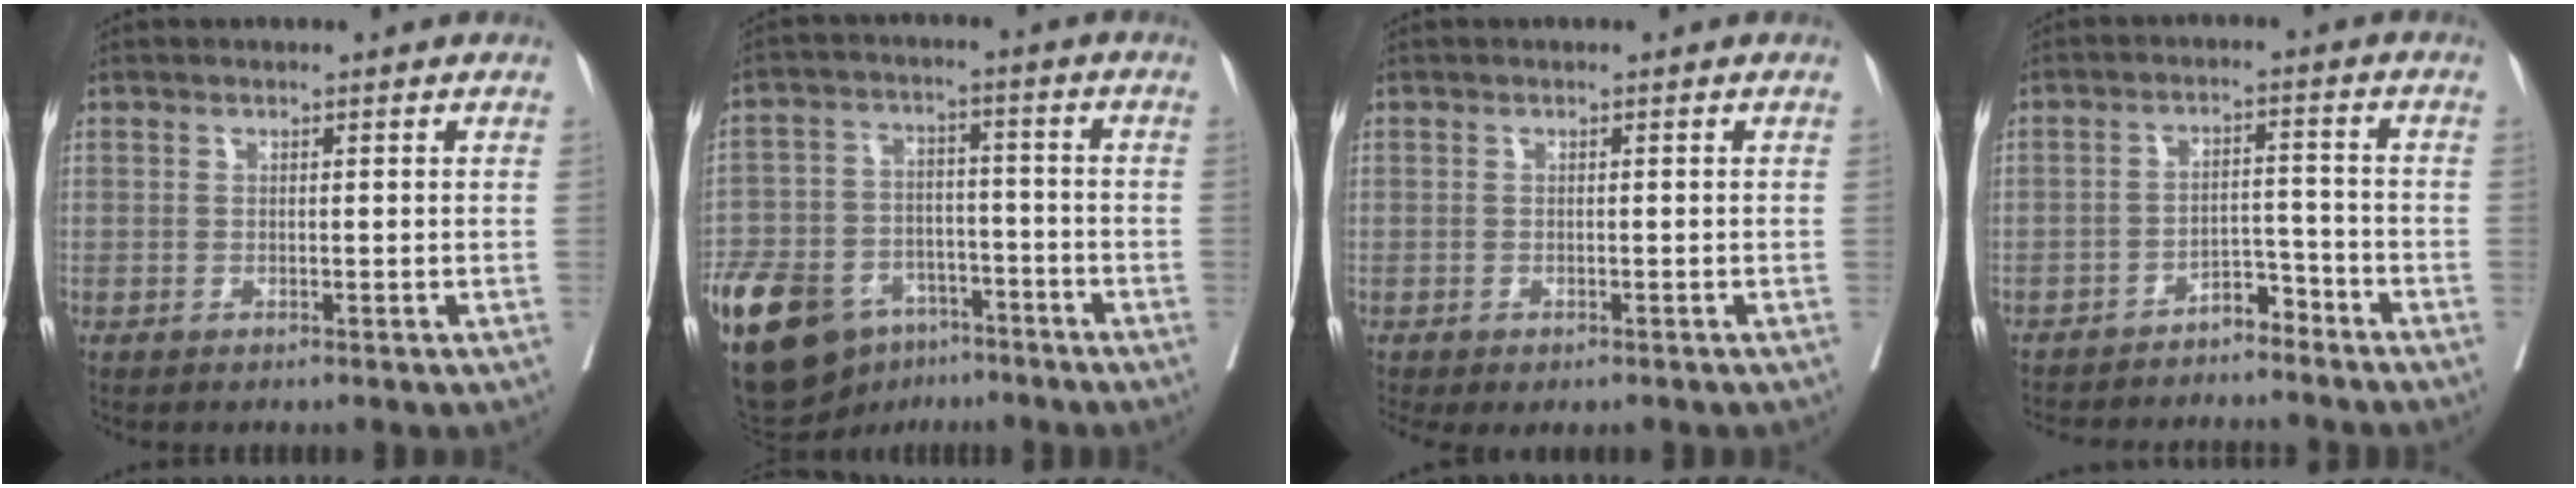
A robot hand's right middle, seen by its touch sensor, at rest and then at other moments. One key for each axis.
{"total": 19.5, "fx": -11.8, "fy": 11.5, "fz": 10.4, "tx": -0.241, "ty": 0.002, "tz": -0.199}
{"total": 2.9, "fx": -2.0, "fy": 1.7, "fz": 1.2, "tx": -0.011, "ty": -0.003, "tz": -0.031}
{"total": 9.1, "fx": -8.1, "fy": 3.1, "fz": 2.6, "tx": -0.024, "ty": 0.019, "tz": -0.121}